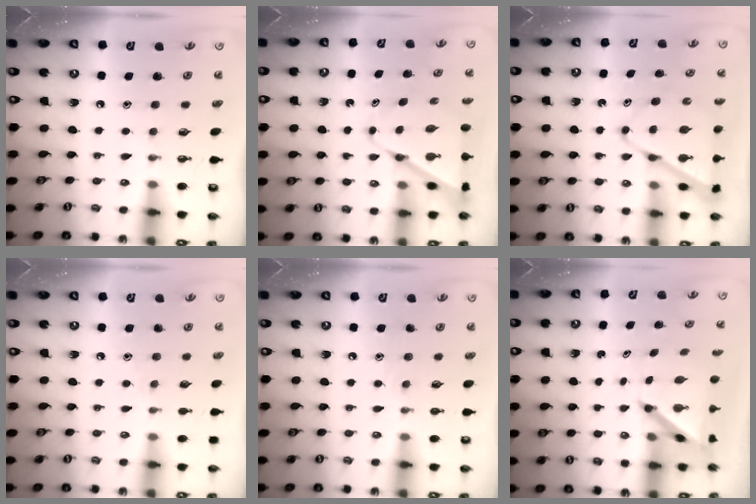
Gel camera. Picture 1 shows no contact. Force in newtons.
{"total": 8.7, "press": 8.7, "slide": 0.7}
{"total": 9.7, "press": 9.7, "slide": 0.9}
{"total": 5.9, "press": 5.8, "slide": 0.7}
{"total": 6.6, "press": 6.5, "slide": 0.7}
{"total": 5.4, "press": 5.3, "slide": 0.7}